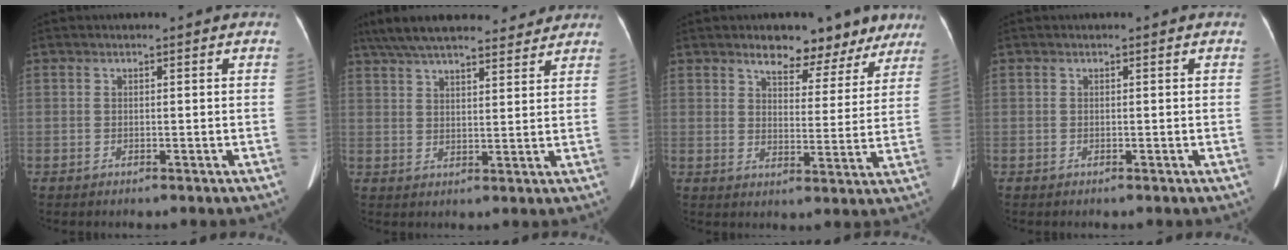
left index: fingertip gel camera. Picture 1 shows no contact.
{"total": 19.2, "force": [16.3, 4.4, 9.1], "torque": [-0.161, 0.047, 0.240]}
{"total": 9.9, "force": [8.0, 4.2, 4.0], "torque": [-0.035, 0.001, 0.100]}
{"total": 0.0}